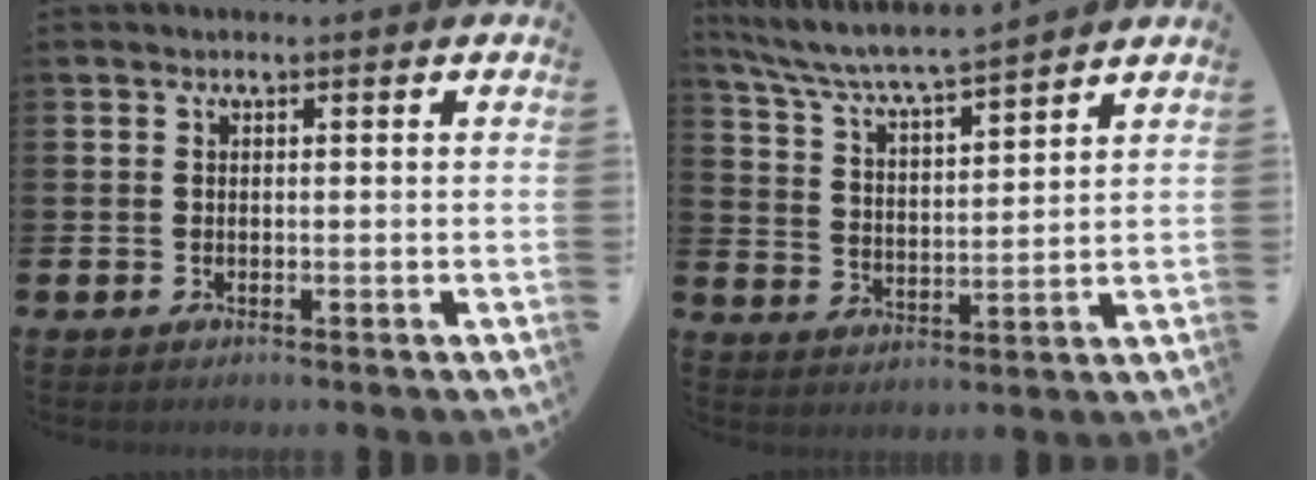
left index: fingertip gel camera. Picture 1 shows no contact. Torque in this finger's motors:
{"motor_torque": [0.47, -0.40, 0.18, 0.21]}